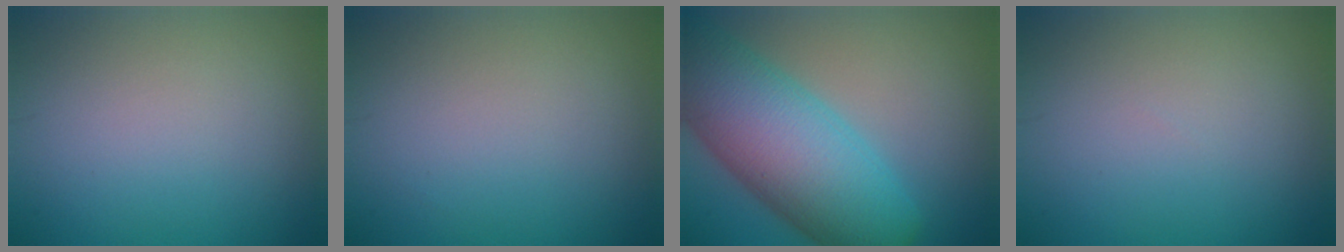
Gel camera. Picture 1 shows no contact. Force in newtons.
{"total": 0.0}
{"total": 11.7, "press": 11.7, "slide": 0.4}
{"total": 0.0}